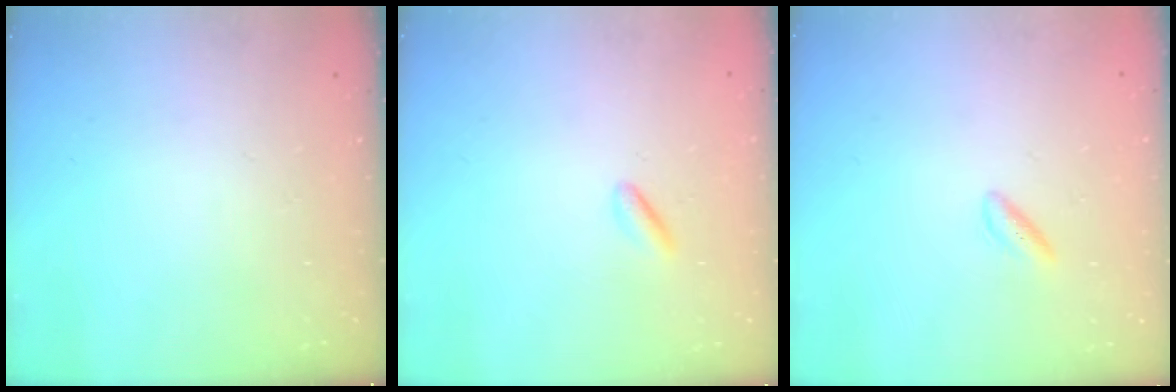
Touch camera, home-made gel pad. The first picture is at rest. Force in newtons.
{"total": 2.2, "press": 2.0, "slide": 0.9}
{"total": 2.5, "press": 2.1, "slide": 1.2}